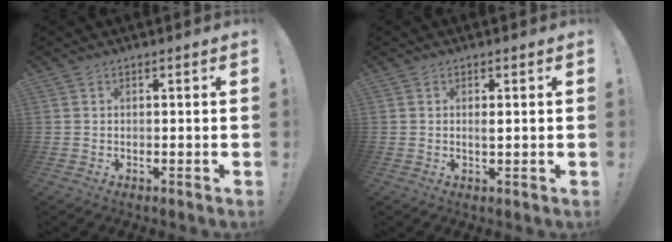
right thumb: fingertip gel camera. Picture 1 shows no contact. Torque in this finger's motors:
{"motor_torque": [-0.17, 0.01, 0.05, 0.06, 0.03]}